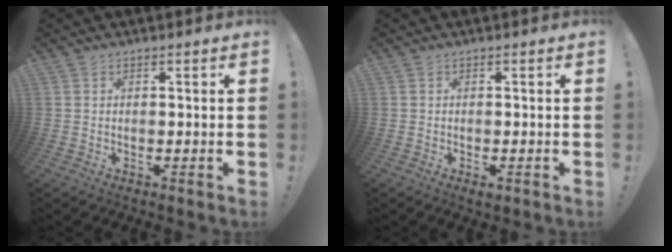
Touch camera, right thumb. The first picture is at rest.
{"total": 1.2, "force": [-0.7, 0.4, 0.8], "torque": [-0.017, 0.005, -0.011]}